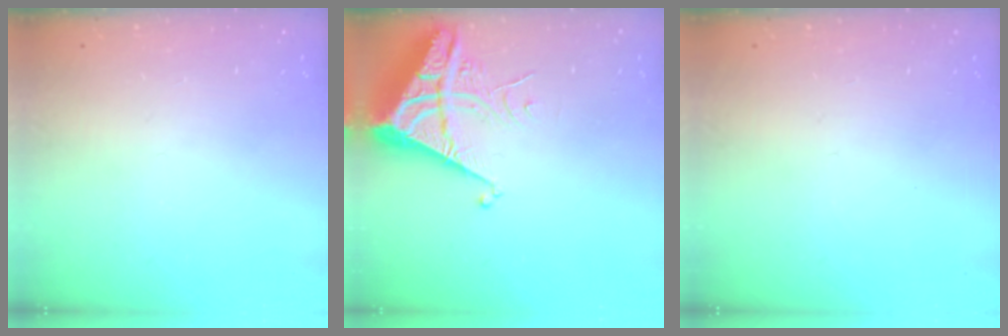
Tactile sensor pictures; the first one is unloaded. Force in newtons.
{"total": 6.6, "press": 6.6, "slide": 0.6}
{"total": 0.0}